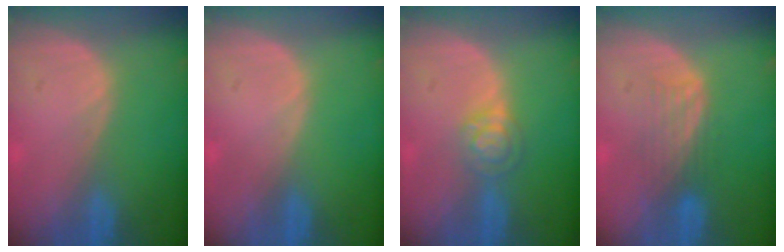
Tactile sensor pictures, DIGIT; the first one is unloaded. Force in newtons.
{"total": 0.0}
{"total": 4.0, "press": 3.6, "slide": 1.7}
{"total": 4.3, "press": 3.6, "slide": 2.3}